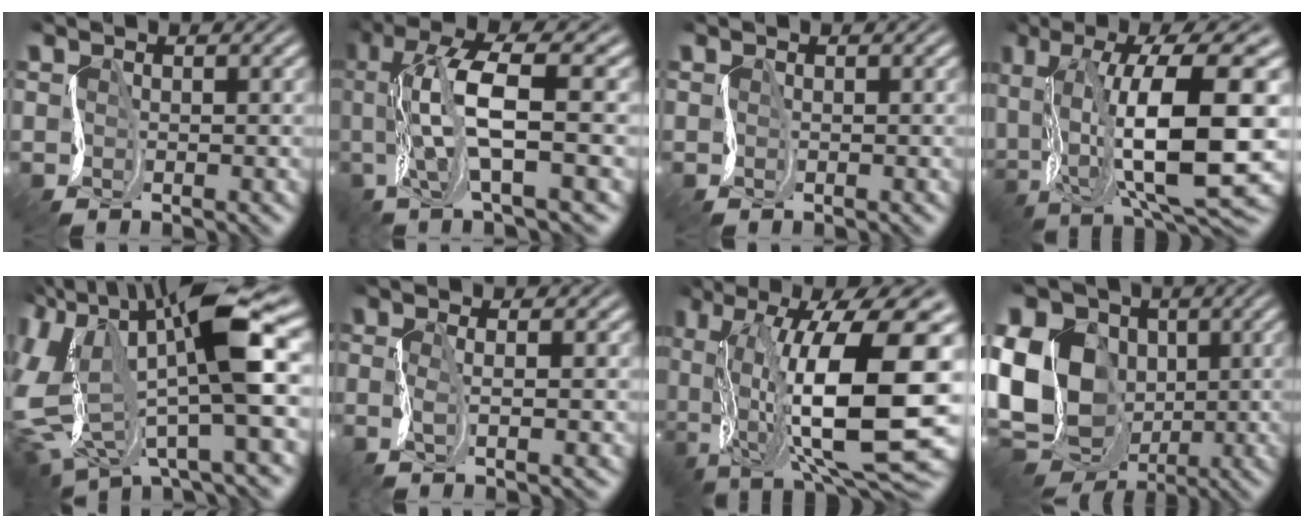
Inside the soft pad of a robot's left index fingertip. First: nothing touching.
{"total": 7.7, "force": [-1.1, 1.3, 7.5], "torque": [-0.129, -0.005, -0.019]}
{"total": 0.0}
{"total": 13.3, "force": [-0.2, 3.6, 12.8], "torque": [-0.217, -0.014, 0.010]}
{"total": 11.7, "force": [-1.0, 5.4, 10.3], "torque": [-0.194, -0.038, -0.010]}
{"total": 1.8, "force": [-1.0, -0.2, 1.6], "torque": [-0.017, -0.014, -0.037]}
{"total": 13.9, "force": [-1.9, 4.5, 13.0], "torque": [-0.201, -0.022, -0.025]}
{"total": 16.7, "force": [-1.8, 13.6, 9.4], "torque": [-0.211, -0.004, -0.053]}